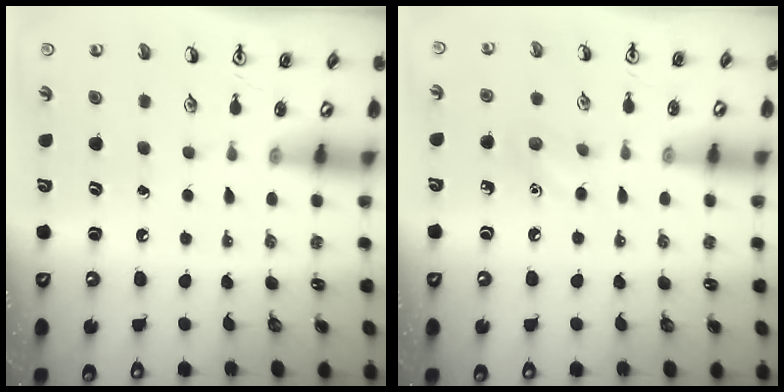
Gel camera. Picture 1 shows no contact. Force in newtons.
{"total": 6.7, "press": 6.4, "slide": 2.0}